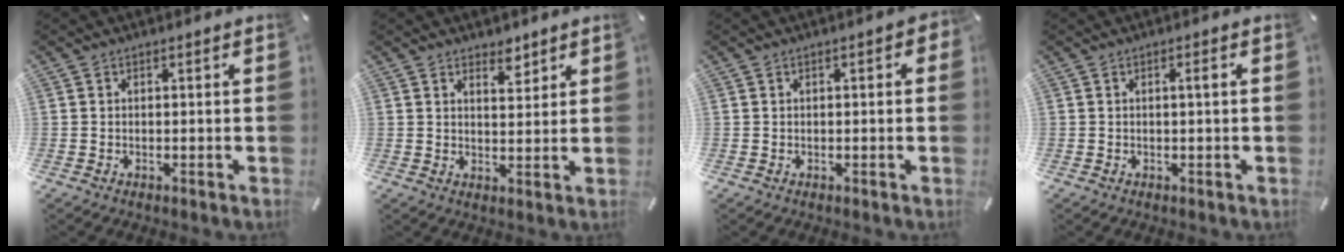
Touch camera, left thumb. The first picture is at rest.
{"total": 3.9, "force": [3.2, 2.0, 1.0], "torque": [0.005, -0.023, 0.054]}
{"total": 1.7, "force": [0.0, 0.9, 1.4], "torque": [-0.017, 0.003, -0.003]}
{"total": 1.6, "force": [0.2, 0.2, 1.5], "torque": [-0.029, 0.001, 0.001]}